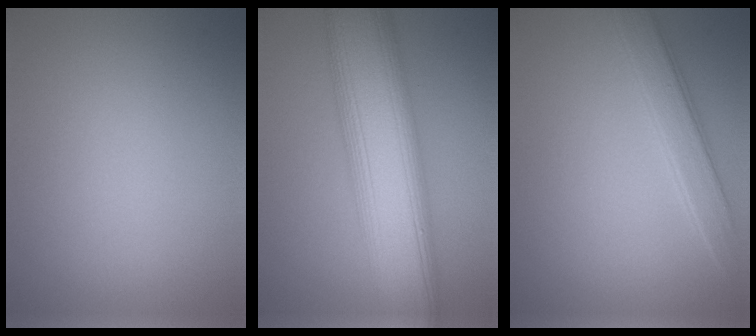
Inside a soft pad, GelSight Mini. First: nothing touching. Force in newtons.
{"total": 12.3, "press": 12.3, "slide": 0.2}
{"total": 3.1, "press": 3.1, "slide": 0.1}